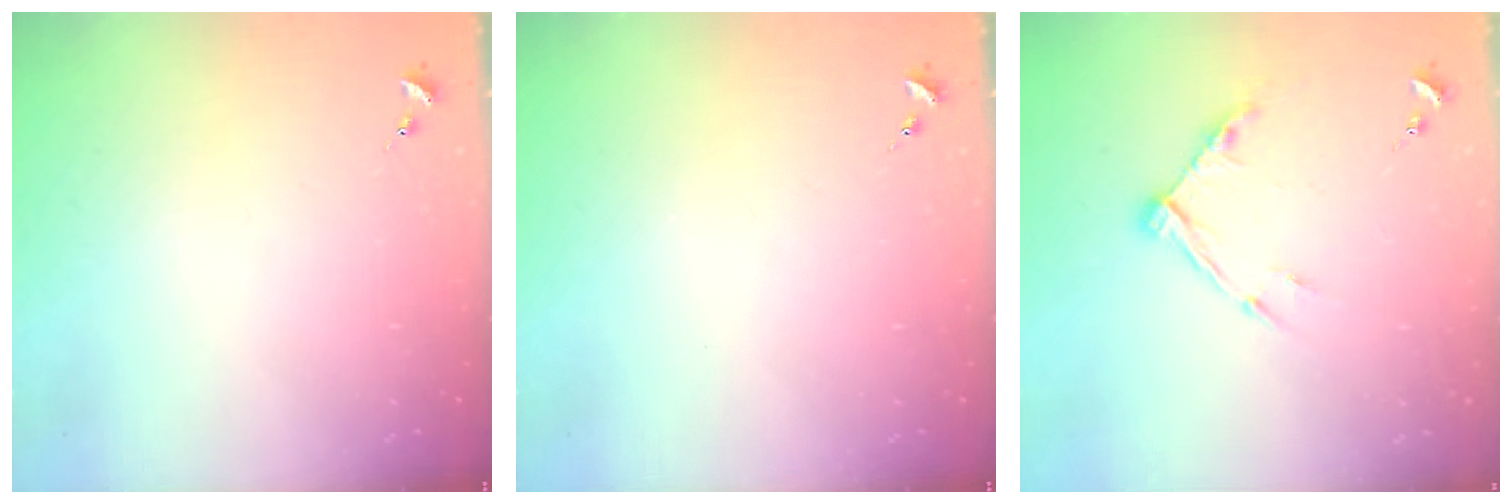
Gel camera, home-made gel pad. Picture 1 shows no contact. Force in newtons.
{"total": 0.0}
{"total": 10.4, "press": 10.4, "slide": 0.8}